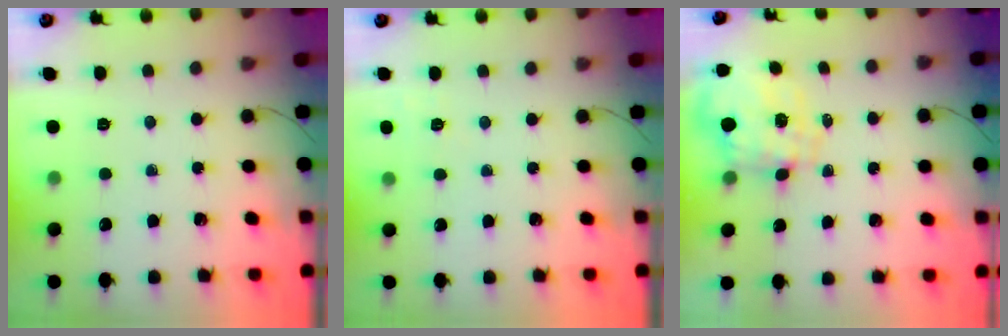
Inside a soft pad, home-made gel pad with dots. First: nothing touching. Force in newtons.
{"total": 2.8, "press": 2.4, "slide": 1.5}
{"total": 1.7, "press": 1.6, "slide": 0.6}